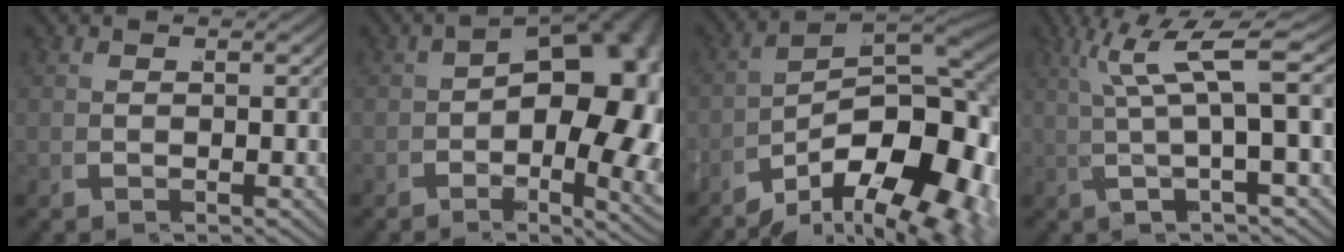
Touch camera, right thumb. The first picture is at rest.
{"total": 15.3, "force": [-0.1, 8.8, 12.6], "torque": [-0.156, -0.028, 0.003]}
{"total": 18.8, "force": [-2.4, 12.2, 14.1], "torque": [-0.195, -0.038, -0.031]}
{"total": 7.8, "force": [2.8, 2.0, 7.0], "torque": [-0.104, 0.028, 0.039]}